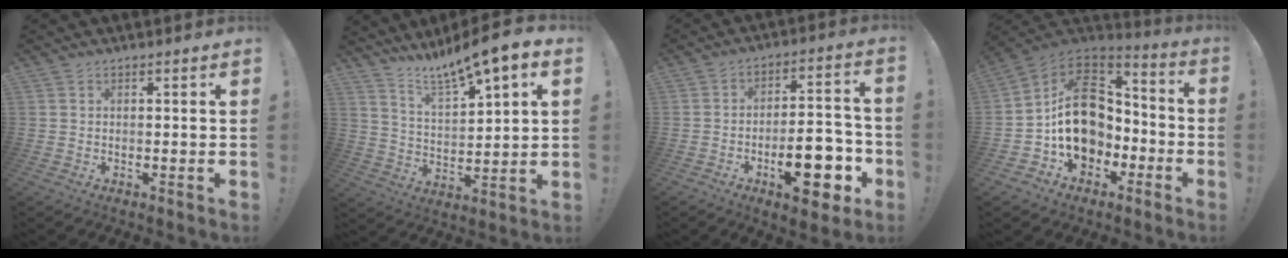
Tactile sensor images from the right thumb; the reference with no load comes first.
{"total": 10.6, "force": [8.9, 1.3, 5.6], "torque": [-0.105, -0.072, 0.148]}
{"total": 17.3, "force": [-7.1, 7.6, 13.9], "torque": [-0.171, 0.047, -0.100]}
{"total": 19.0, "force": [0.2, 14.9, 11.8], "torque": [-0.179, 0.013, 0.024]}